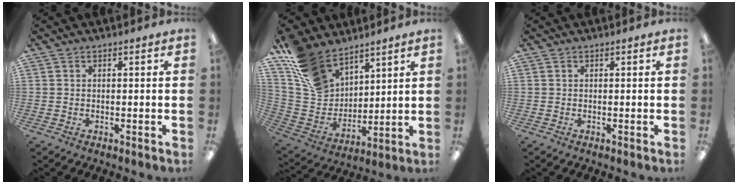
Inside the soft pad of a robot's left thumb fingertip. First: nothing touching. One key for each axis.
{"total": 15.8, "fx": 11.0, "fy": 9.7, "fz": 5.8, "tx": -0.132, "ty": -0.059, "tz": 0.221}
{"total": 0.0}